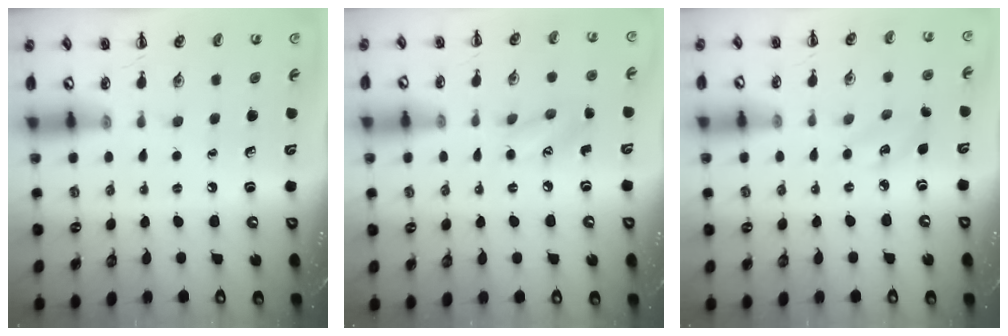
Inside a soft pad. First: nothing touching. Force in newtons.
{"total": 7.6, "press": 7.4, "slide": 1.4}
{"total": 3.6, "press": 3.5, "slide": 0.8}